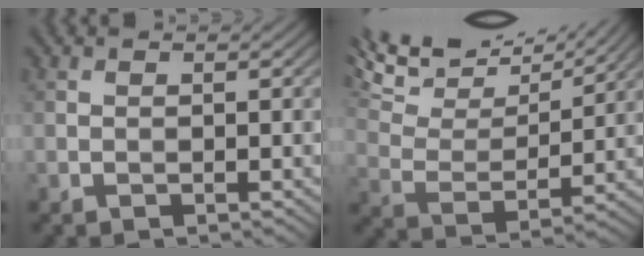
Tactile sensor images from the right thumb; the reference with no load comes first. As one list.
[{"total": 16.3, "force": [13.2, 4.4, 8.4], "torque": [-0.201, 0.015, 0.189]}]